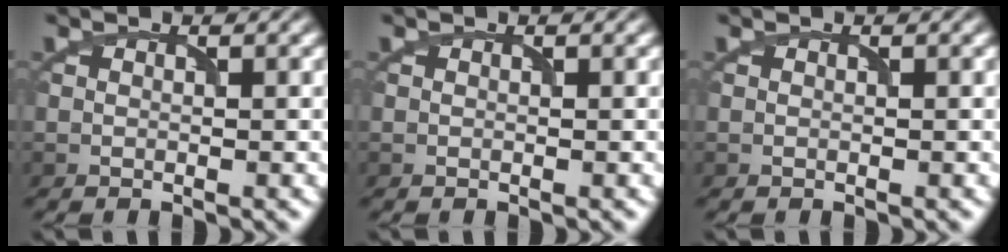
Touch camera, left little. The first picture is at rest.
{"total": 0.0}
{"total": 0.0}